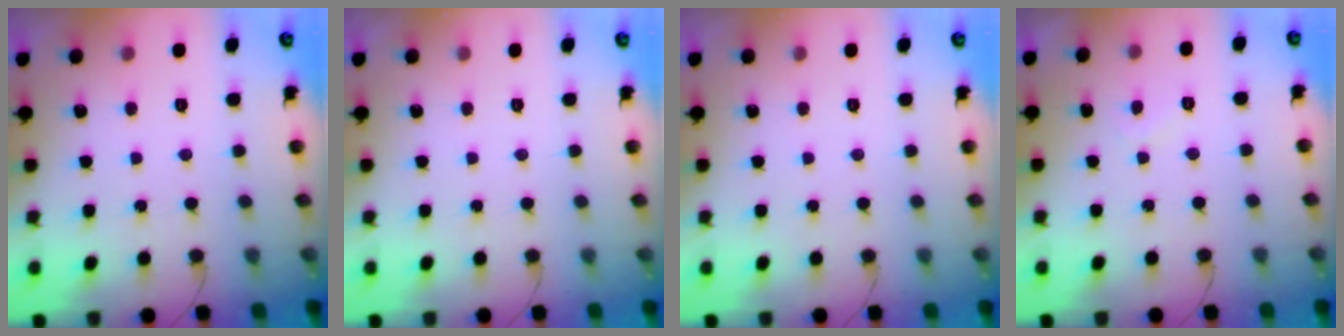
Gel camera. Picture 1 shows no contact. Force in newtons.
{"total": 0.0}
{"total": 0.0}
{"total": 1.4, "press": 1.3, "slide": 0.5}